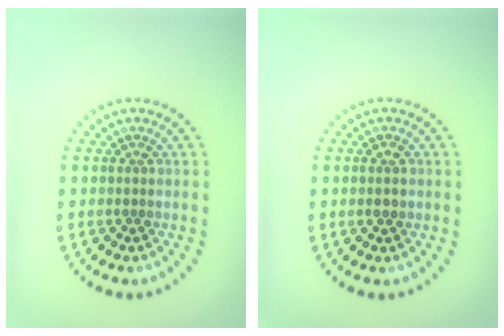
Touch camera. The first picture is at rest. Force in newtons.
{"total": 1.5, "press": 1.5, "slide": 0.1}